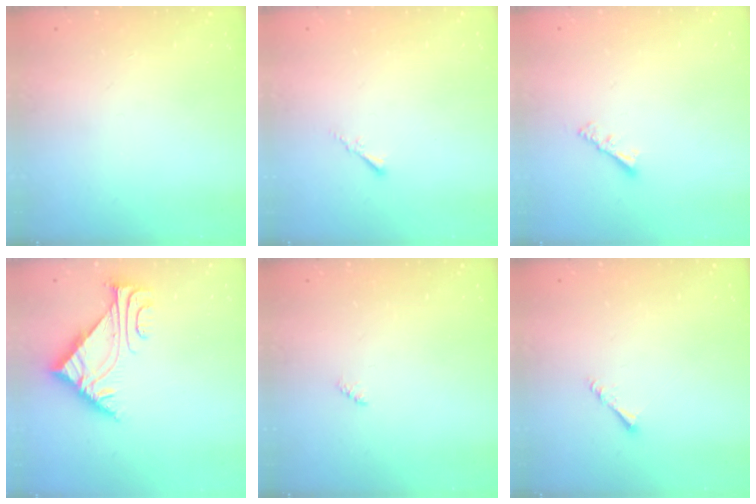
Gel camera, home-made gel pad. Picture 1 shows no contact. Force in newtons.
{"total": 0.5, "press": 0.4, "slide": 0.3}
{"total": 3.5, "press": 3.5, "slide": 0.3}
{"total": 4.9, "press": 4.8, "slide": 0.8}
{"total": 1.9, "press": 1.9, "slide": 0.4}
{"total": 1.6, "press": 1.6, "slide": 0.3}